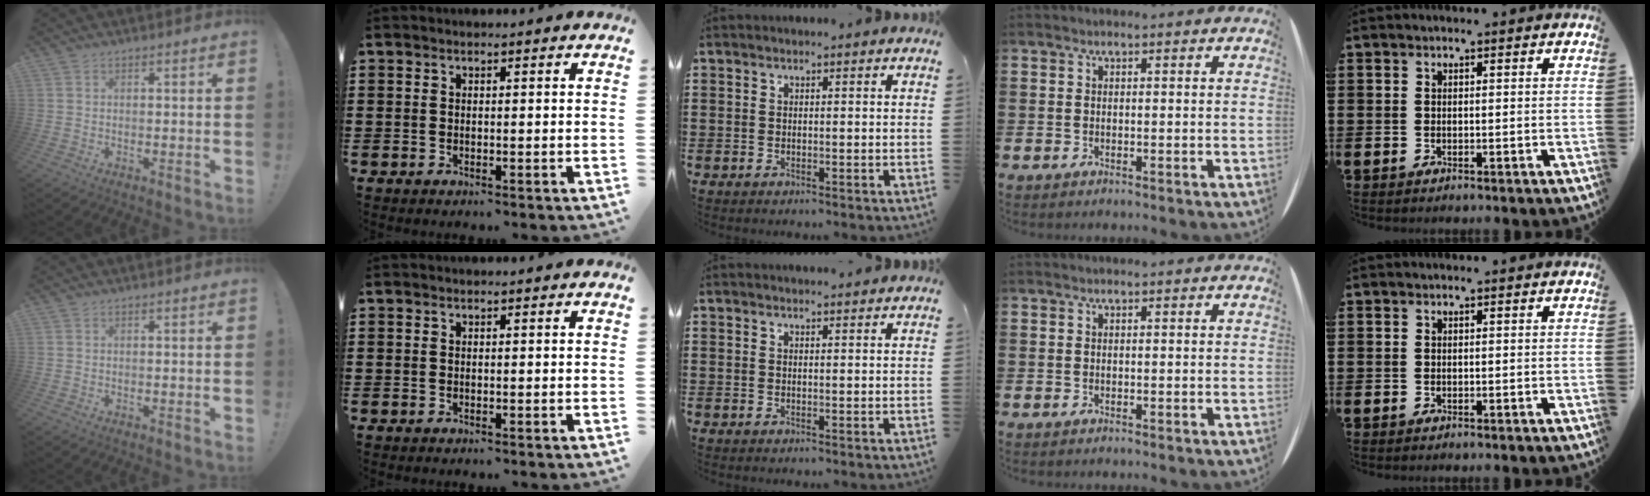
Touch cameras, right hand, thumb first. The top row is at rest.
{"middle": {"total": 0.9, "force": [0.9, 0.0, 0.2], "torque": [0.002, -0.004, 0.015]}}